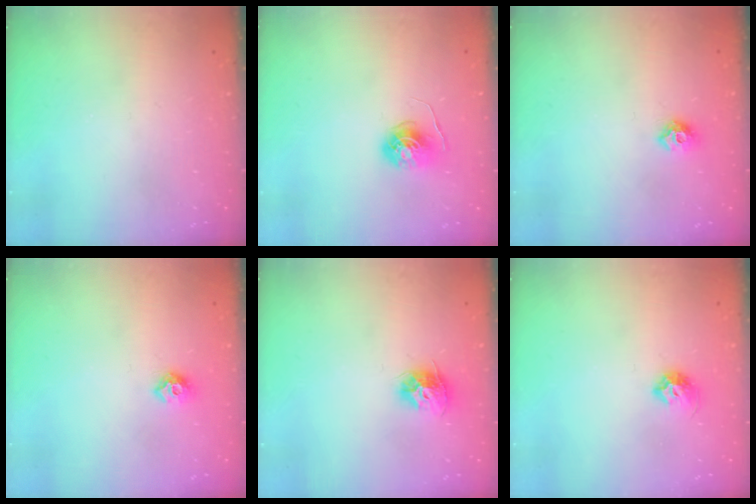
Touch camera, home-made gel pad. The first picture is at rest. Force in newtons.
{"total": 5.5, "press": 5.5, "slide": 0.3}
{"total": 7.3, "press": 7.2, "slide": 0.9}
{"total": 7.3, "press": 7.2, "slide": 0.9}
{"total": 9.9, "press": 9.9, "slide": 0.5}
{"total": 7.0, "press": 7.0, "slide": 0.8}